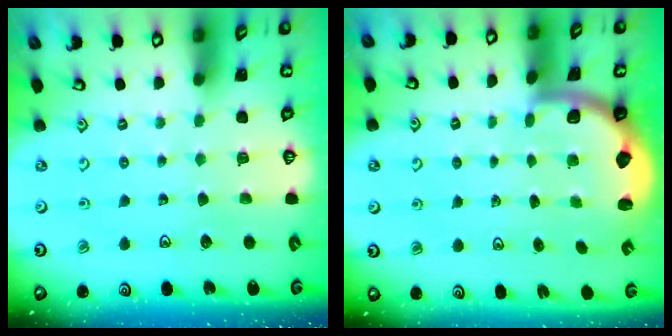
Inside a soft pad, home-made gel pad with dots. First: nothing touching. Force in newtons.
{"total": 2.0, "press": 1.9, "slide": 0.5}